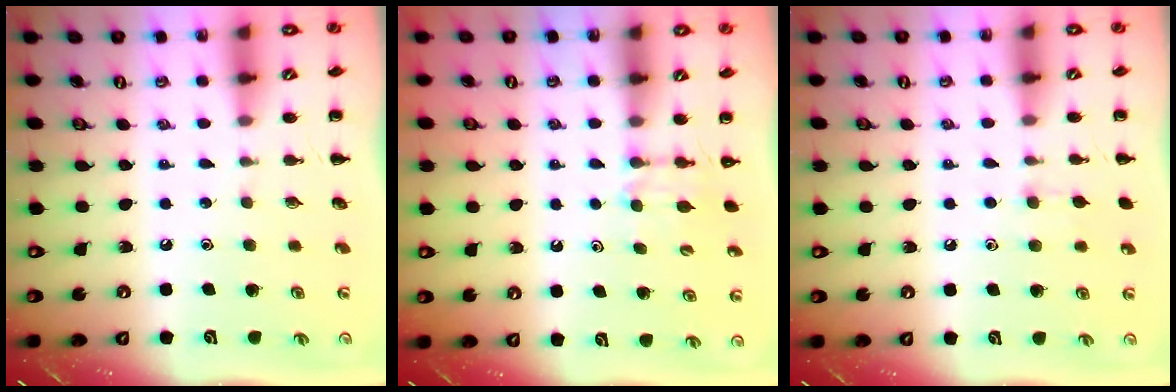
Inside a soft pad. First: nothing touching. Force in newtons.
{"total": 5.0, "press": 4.7, "slide": 1.6}
{"total": 5.7, "press": 5.6, "slide": 1.4}